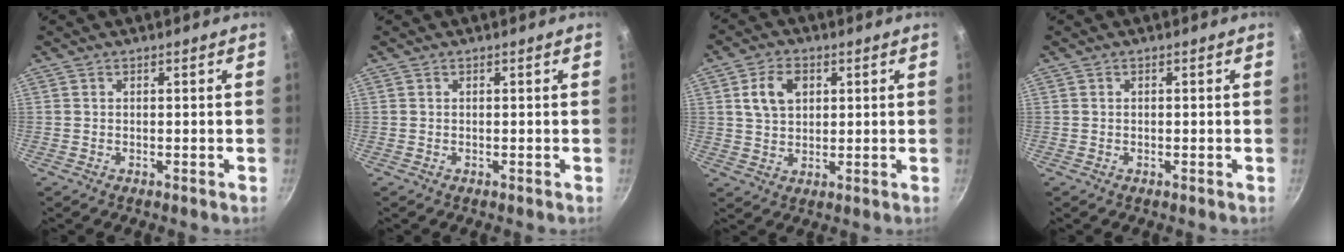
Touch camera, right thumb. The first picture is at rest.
{"total": 0.0}
{"total": 7.2, "force": [2.3, 4.9, 4.7], "torque": [-0.073, -0.003, 0.043]}
{"total": 0.0}